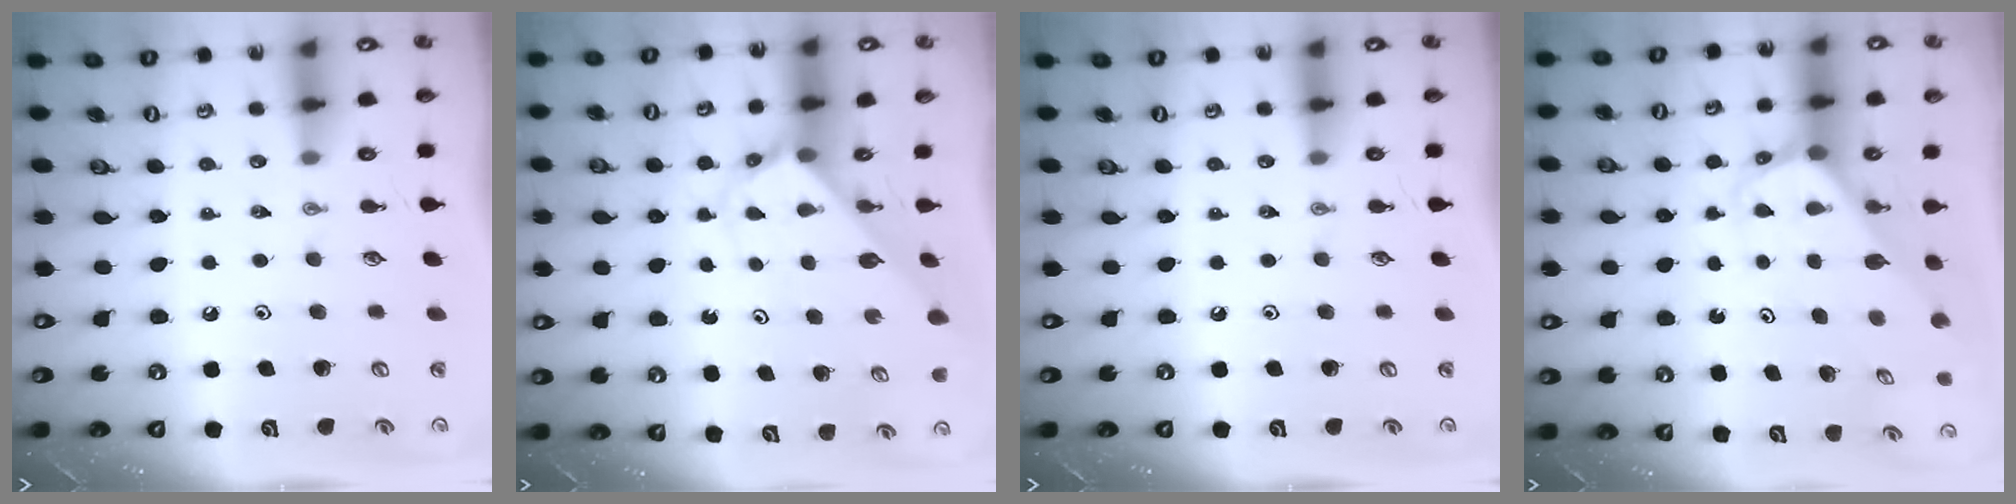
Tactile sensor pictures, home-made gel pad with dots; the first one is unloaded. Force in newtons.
{"total": 2.8, "press": 2.8, "slide": 0.1}
{"total": 0.0}
{"total": 3.7, "press": 3.7, "slide": 0.4}